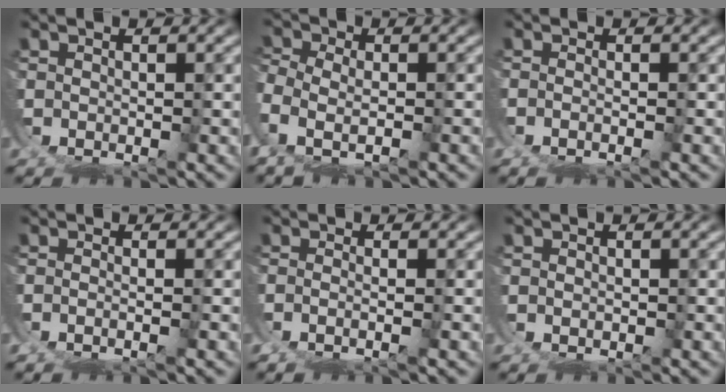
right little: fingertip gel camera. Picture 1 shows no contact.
{"total": 2.5, "force": [-0.3, 1.4, 2.0], "torque": [-0.071, -0.017, 0.004]}
{"total": 1.4, "force": [-1.0, 0.1, 1.0], "torque": [-0.021, -0.010, -0.011]}
{"total": 1.6, "force": [-1.0, 0.1, 1.2], "torque": [-0.027, -0.011, -0.009]}
{"total": 1.8, "force": [-0.8, -0.1, 1.6], "torque": [-0.035, -0.013, -0.005]}
{"total": 0.7, "force": [0.5, -0.3, -0.3], "torque": [0.006, -0.002, 0.010]}